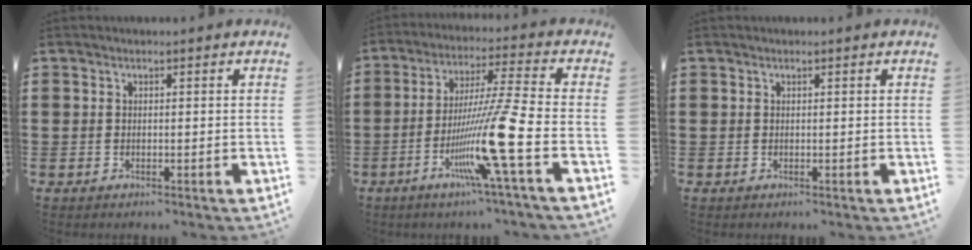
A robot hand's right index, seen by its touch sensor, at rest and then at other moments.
{"total": 14.4, "force": [-5.3, -0.3, 13.4], "torque": [-0.253, -0.007, -0.098]}
{"total": 0.0}